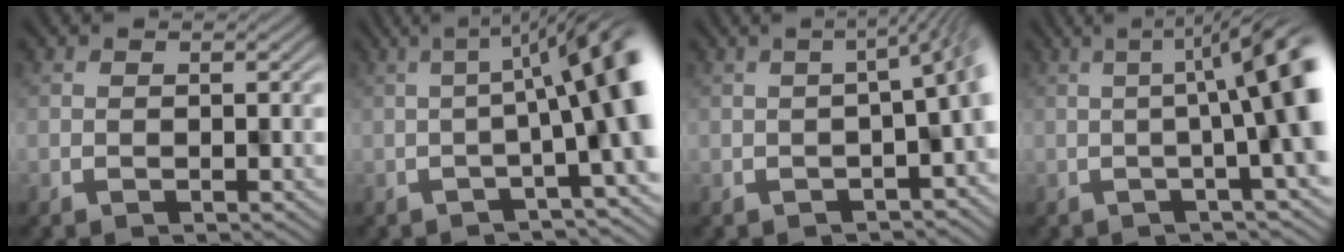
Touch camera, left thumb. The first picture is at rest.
{"total": 10.3, "force": [-0.2, 1.7, 10.1], "torque": [-0.122, 0.016, -0.001]}
{"total": 6.4, "force": [-1.4, 1.4, 6.1], "torque": [-0.075, -0.011, -0.015]}
{"total": 9.1, "force": [1.0, 1.0, 9.0], "torque": [-0.106, 0.020, 0.014]}